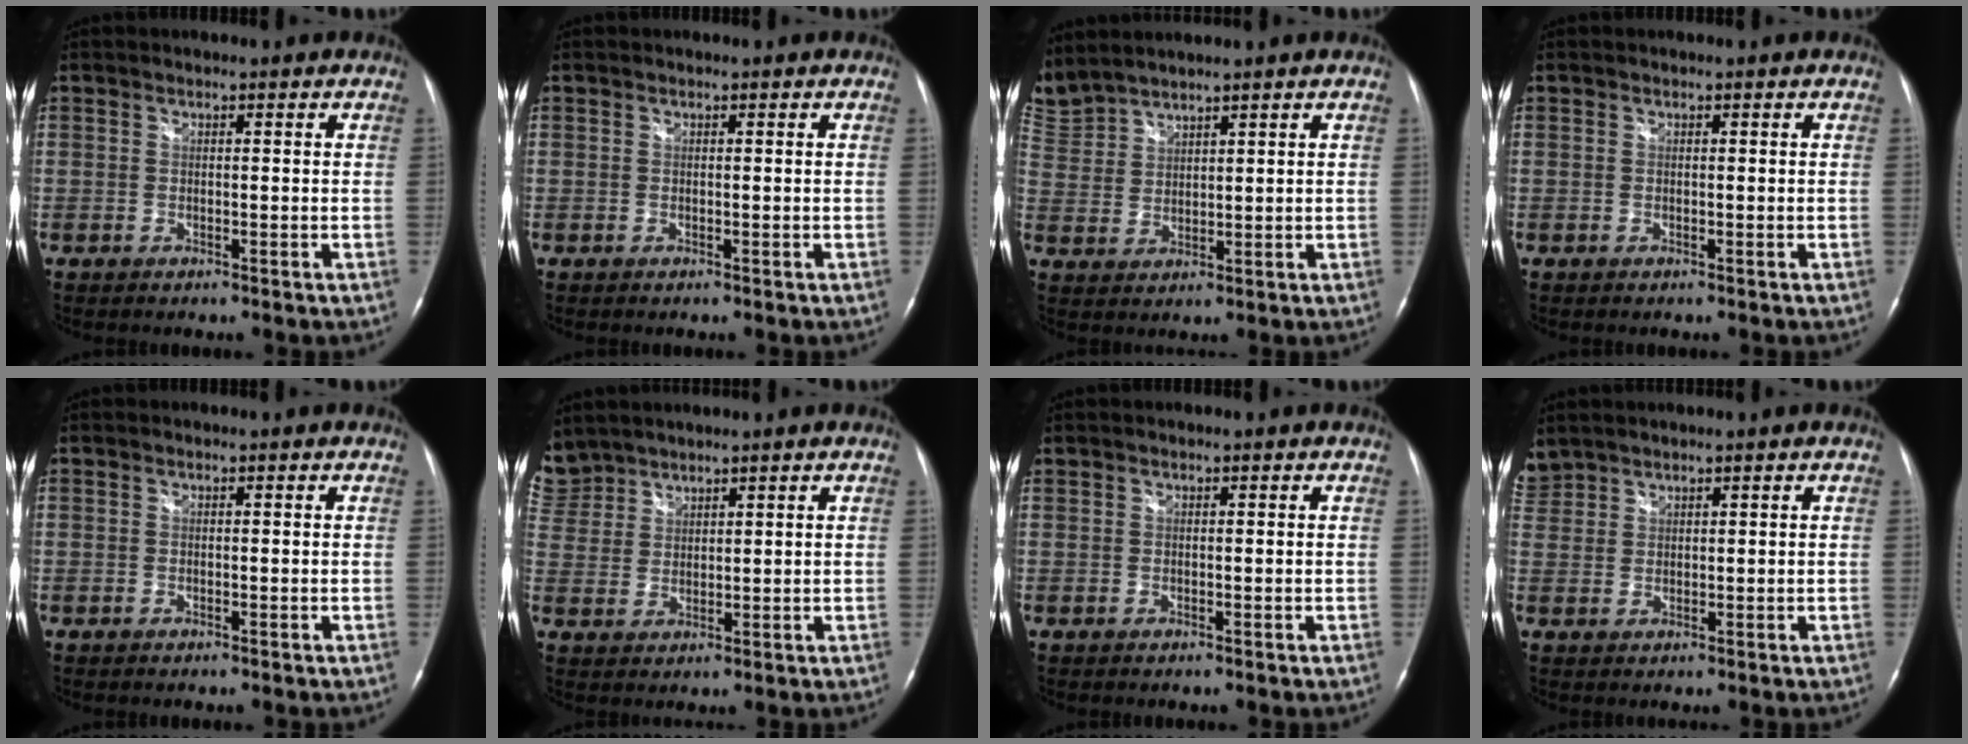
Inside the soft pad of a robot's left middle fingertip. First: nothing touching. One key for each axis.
{"total": 0.0}
{"total": 7.1, "fx": 6.8, "fy": 1.3, "fz": 1.1, "tx": -0.047, "ty": 0.019, "tz": 0.148}
{"total": 0.0}
{"total": 0.0}
{"total": 7.1, "fx": 6.2, "fy": 3.4, "fz": 0.5, "tx": -0.027, "ty": 0.013, "tz": 0.136}
{"total": 0.0}
{"total": 3.4, "fx": 3.2, "fy": 1.3, "fz": 0.1, "tx": -0.015, "ty": 0.019, "tz": 0.071}